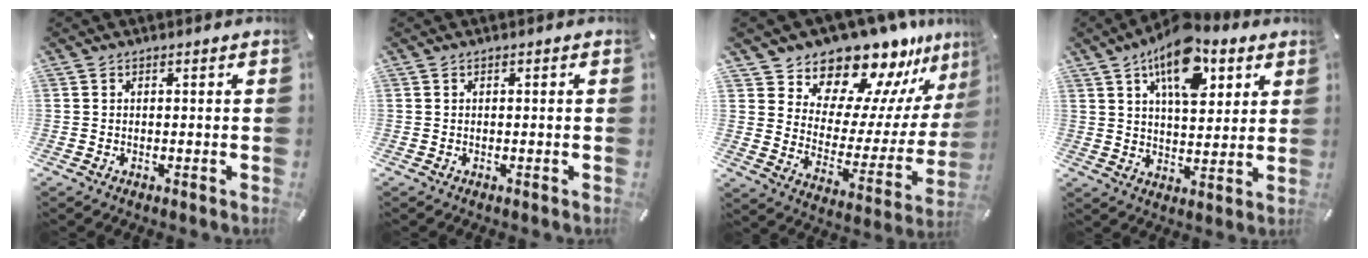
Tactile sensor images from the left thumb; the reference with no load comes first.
{"total": 0.0}
{"total": 15.8, "force": [14.7, 5.5, 1.0], "torque": [-0.017, -0.160, 0.250]}
{"total": 14.7, "force": [8.2, 7.6, 9.6], "torque": [-0.140, -0.030, 0.139]}